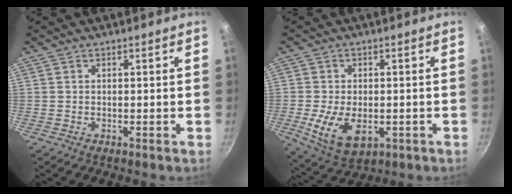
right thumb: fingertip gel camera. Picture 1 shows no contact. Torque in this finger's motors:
{"motor_torque": [-0.34, 0.65, 0.38, 0.16, 0.08]}